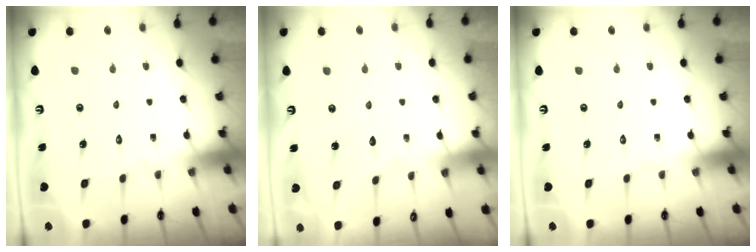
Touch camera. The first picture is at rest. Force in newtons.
{"total": 3.2, "press": 3.1, "slide": 0.4}
{"total": 0.0}